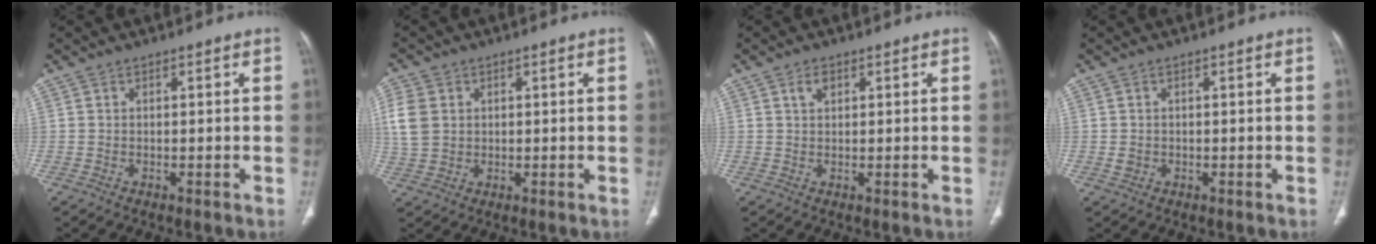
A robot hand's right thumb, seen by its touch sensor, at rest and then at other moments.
{"total": 7.3, "force": [1.5, 5.8, 4.1], "torque": [-0.085, 0.002, 0.032]}
{"total": 2.1, "force": [1.0, 1.3, 1.3], "torque": [-0.021, 0.000, 0.020]}
{"total": 1.3, "force": [-0.1, 1.1, 0.6], "torque": [-0.008, 0.005, 0.001]}